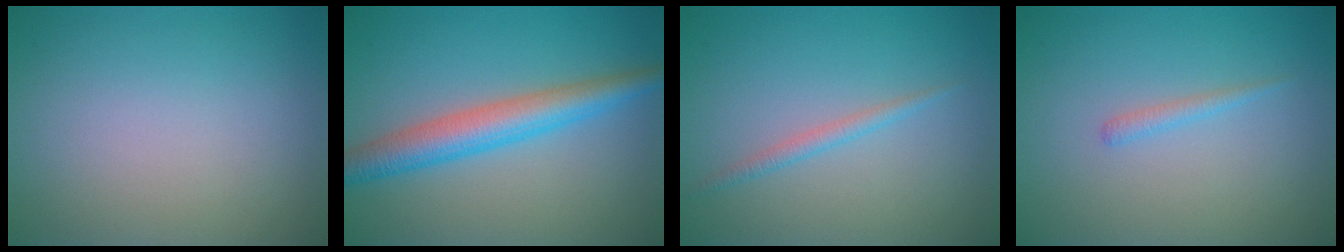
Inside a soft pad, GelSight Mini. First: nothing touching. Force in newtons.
{"total": 4.8, "press": 4.8, "slide": 0.0}
{"total": 1.2, "press": 1.2, "slide": 0.0}
{"total": 0.9, "press": 0.9, "slide": 0.1}